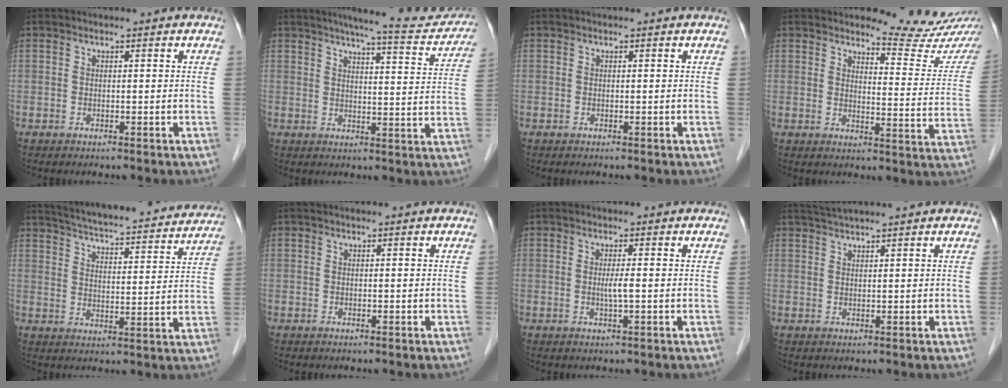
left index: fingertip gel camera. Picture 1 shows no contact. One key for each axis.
{"total": 13.2, "fx": 12.0, "fy": 1.3, "fz": 5.3, "tx": -0.060, "ty": -0.015, "tz": 0.136}
{"total": 0.0}
{"total": 10.1, "fx": 9.8, "fy": -0.3, "fz": 2.3, "tx": -0.026, "ty": -0.070, "tz": 0.111}
{"total": 24.6, "fx": 22.8, "fy": 3.3, "fz": 8.8, "tx": -0.142, "ty": -0.017, "tz": 0.296}
{"total": 0.0}
{"total": 1.7, "fx": -0.2, "fy": -0.2, "fz": 1.7, "tx": -0.037, "ty": -0.003, "tz": -0.005}
{"total": 3.9, "fx": 3.6, "fy": -0.7, "fz": 1.5, "tx": -0.021, "ty": 0.029, "tz": 0.064}